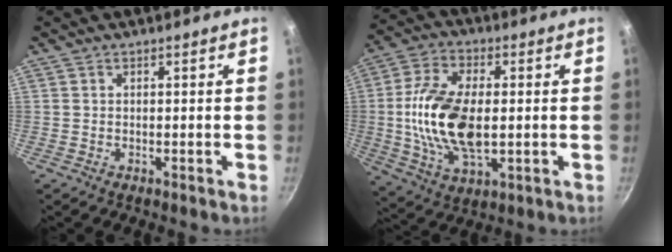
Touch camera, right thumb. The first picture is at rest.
{"total": 16.4, "force": [-0.2, 8.9, 13.8], "torque": [-0.264, 0.009, -0.004]}